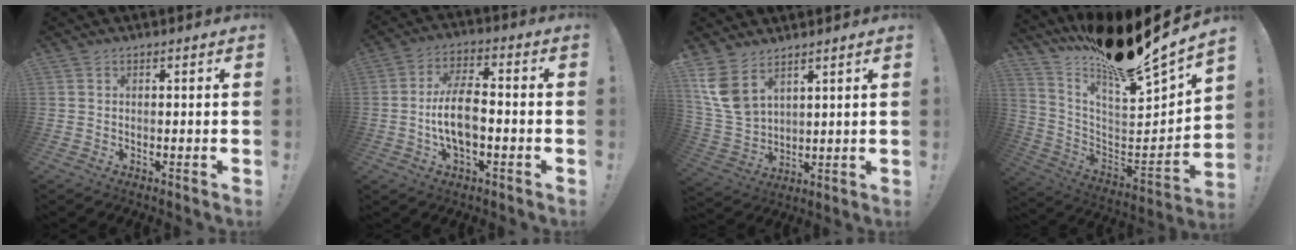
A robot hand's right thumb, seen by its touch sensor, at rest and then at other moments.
{"total": 11.0, "force": [-2.7, 5.4, 9.1], "torque": [-0.177, 0.012, -0.049]}
{"total": 10.9, "force": [6.6, 6.6, 5.7], "torque": [-0.122, -0.038, 0.133]}
{"total": 17.8, "force": [15.1, 1.7, 9.2], "torque": [-0.138, -0.138, 0.239]}